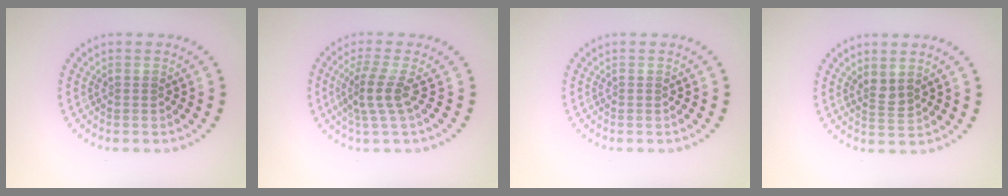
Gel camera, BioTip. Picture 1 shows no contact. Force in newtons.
{"total": 2.9, "press": 2.1, "slide": 2.0}
{"total": 0.0}
{"total": 1.5, "press": 1.2, "slide": 0.9}